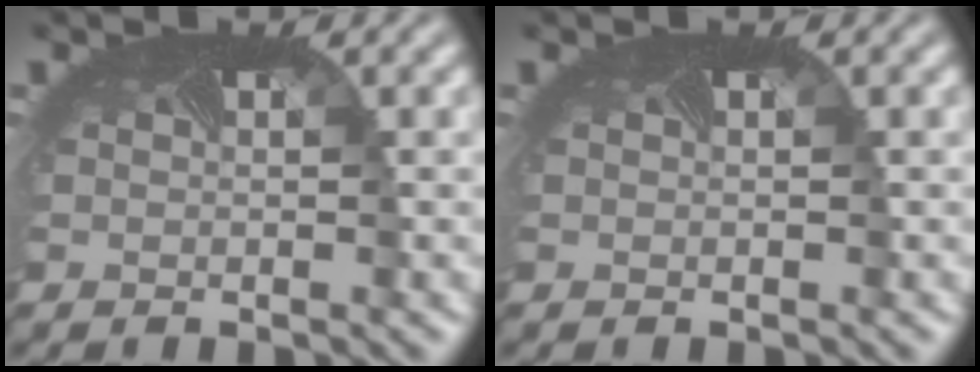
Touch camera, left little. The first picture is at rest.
{"total": 0.0}